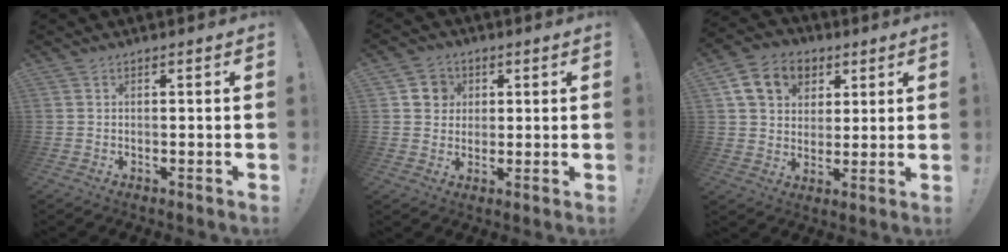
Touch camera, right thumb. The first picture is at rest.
{"total": 6.1, "force": [1.4, 5.8, 1.3], "torque": [-0.017, -0.002, 0.028]}
{"total": 13.1, "force": [5.5, 10.2, 6.1], "torque": [-0.084, -0.020, 0.110]}